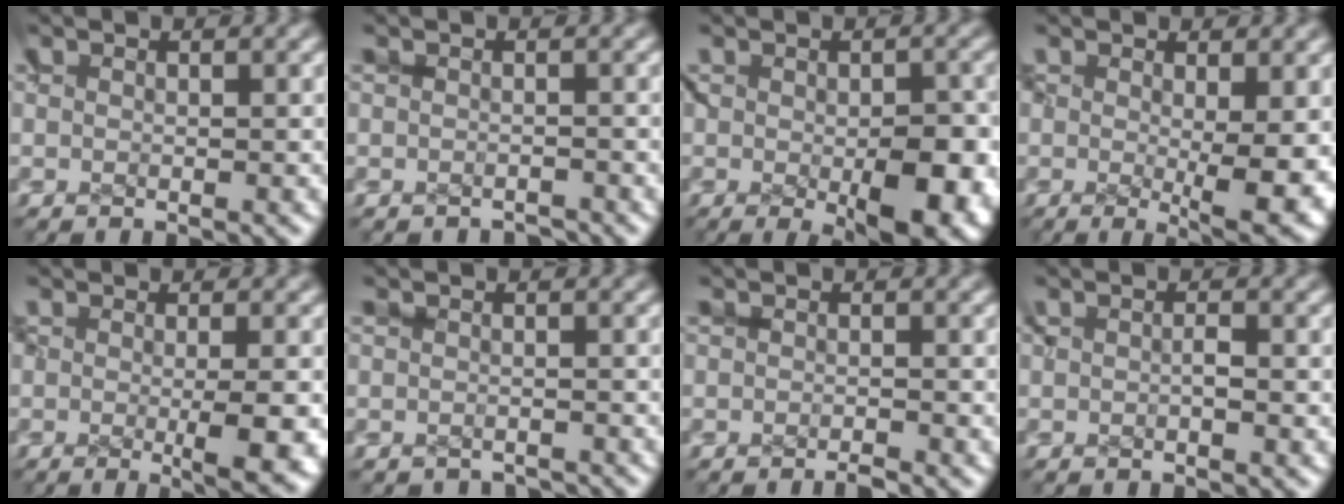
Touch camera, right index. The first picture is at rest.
{"total": 1.6, "force": [-0.9, 1.3, 0.1], "torque": [-0.001, 0.002, -0.020]}
{"total": 6.1, "force": [-2.2, 2.5, 5.2], "torque": [-0.055, -0.019, -0.020]}
{"total": 4.6, "force": [-0.8, 1.1, 4.4], "torque": [-0.043, -0.019, 0.000]}
{"total": 3.8, "force": [-1.3, 0.9, 3.5], "torque": [-0.033, -0.006, -0.015]}
{"total": 1.6, "force": [-0.8, 1.4, 0.1], "torque": [-0.005, -0.001, -0.017]}
{"total": 1.7, "force": [-0.4, 1.6, 0.6], "torque": [-0.002, 0.009, -0.019]}
{"total": 1.0, "force": [-0.4, 0.9, 0.4], "torque": [-0.004, 0.004, -0.007]}